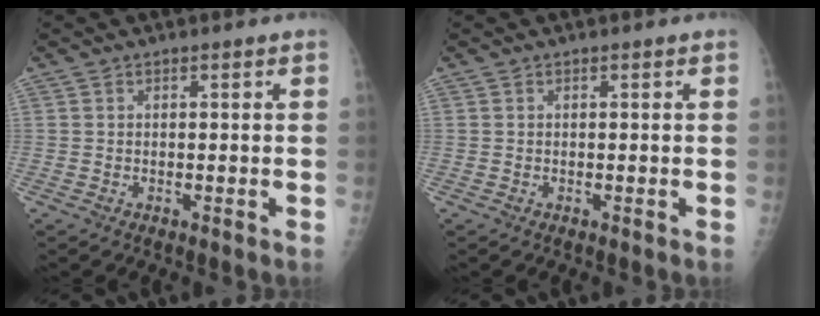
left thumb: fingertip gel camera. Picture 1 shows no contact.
{"total": 0.0}